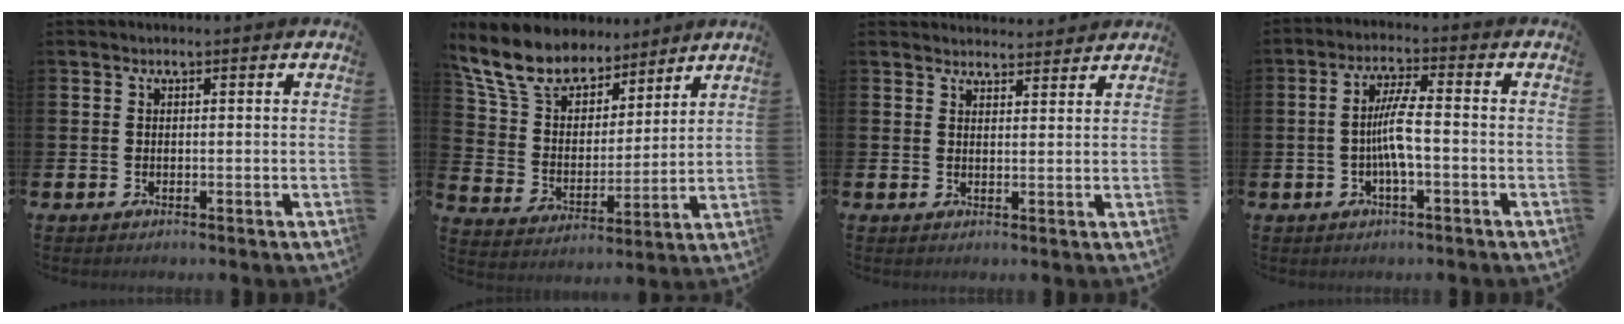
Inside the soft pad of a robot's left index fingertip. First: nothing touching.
{"total": 11.2, "force": [9.9, 4.2, 2.9], "torque": [-0.117, -0.055, 0.185]}
{"total": 2.9, "force": [2.9, 0.4, -0.2], "torque": [0.006, -0.018, 0.051]}
{"total": 5.3, "force": [-0.9, 1.0, 5.1], "torque": [-0.096, 0.003, -0.022]}